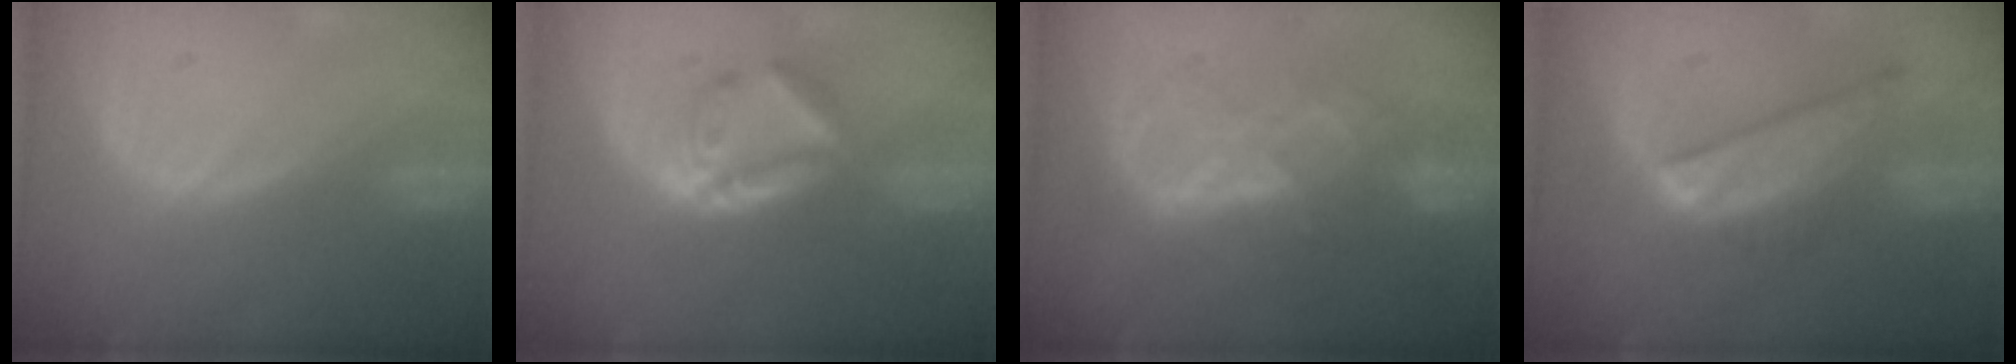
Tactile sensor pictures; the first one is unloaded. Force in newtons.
{"total": 5.9, "press": 5.3, "slide": 2.7}
{"total": 6.6, "press": 6.6, "slide": 0.3}
{"total": 8.3, "press": 7.1, "slide": 4.2}